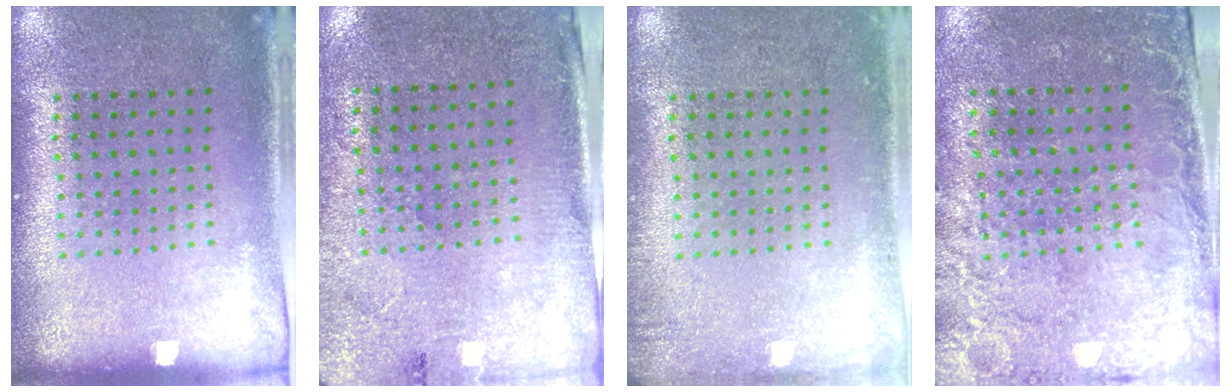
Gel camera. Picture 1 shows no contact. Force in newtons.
{"total": 2.7, "press": 2.3, "slide": 1.4}
{"total": 1.3, "press": 1.2, "slide": 0.2}
{"total": 2.7, "press": 2.4, "slide": 1.2}